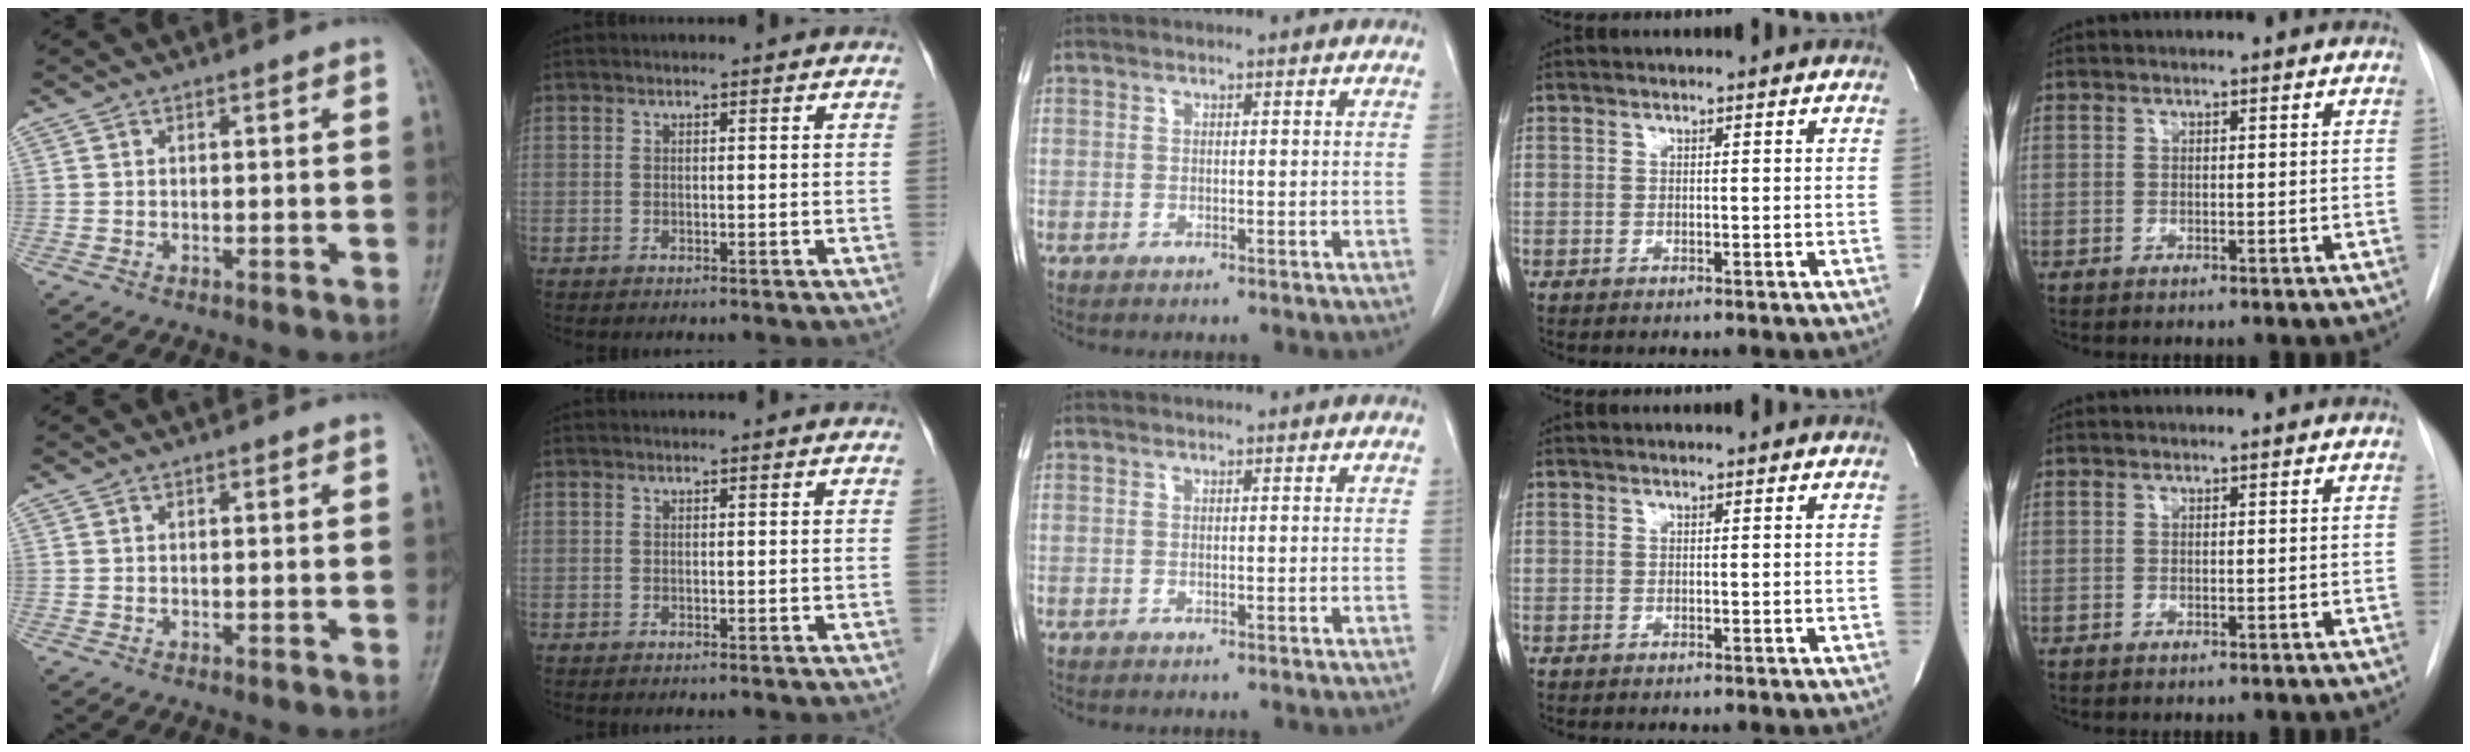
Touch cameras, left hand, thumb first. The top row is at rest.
{}